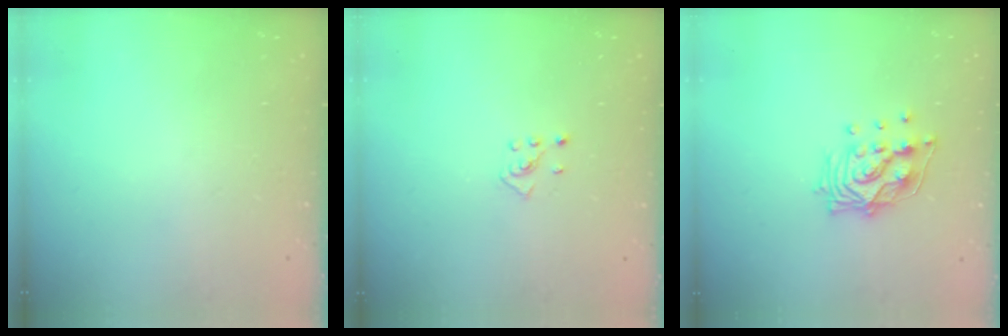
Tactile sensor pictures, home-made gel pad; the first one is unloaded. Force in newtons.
{"total": 2.7, "press": 2.6, "slide": 0.9}
{"total": 12.9, "press": 12.8, "slide": 1.2}